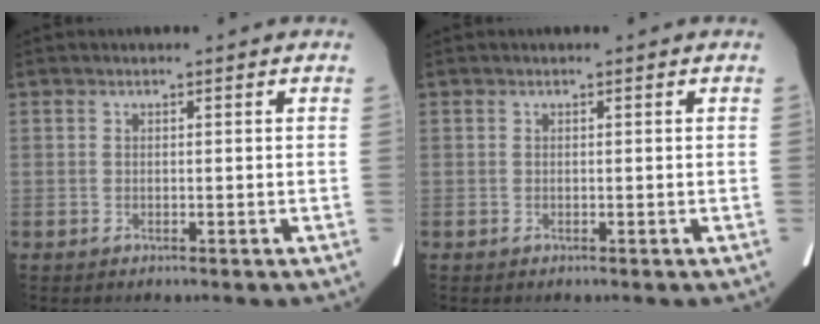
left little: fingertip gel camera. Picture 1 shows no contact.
{"total": 0.0}